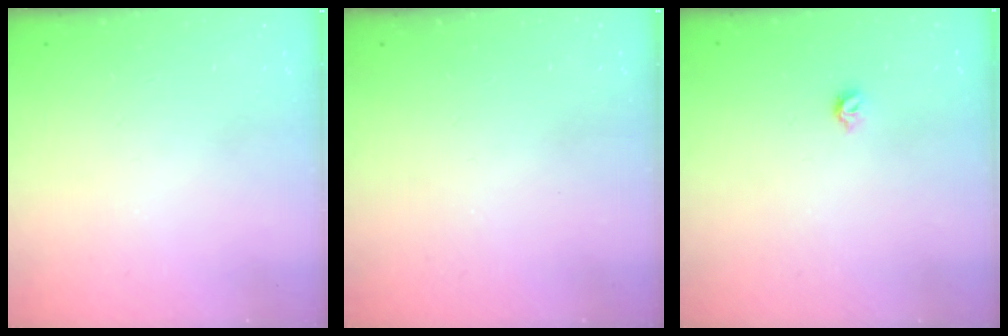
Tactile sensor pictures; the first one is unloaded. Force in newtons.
{"total": 0.0}
{"total": 3.9, "press": 3.8, "slide": 0.8}